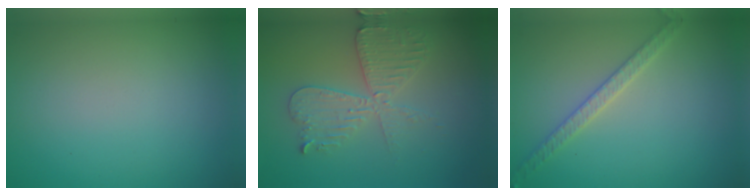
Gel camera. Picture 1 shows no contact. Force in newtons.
{"total": 3.9, "press": 3.9, "slide": 0.6}
{"total": 2.5, "press": 2.4, "slide": 0.4}